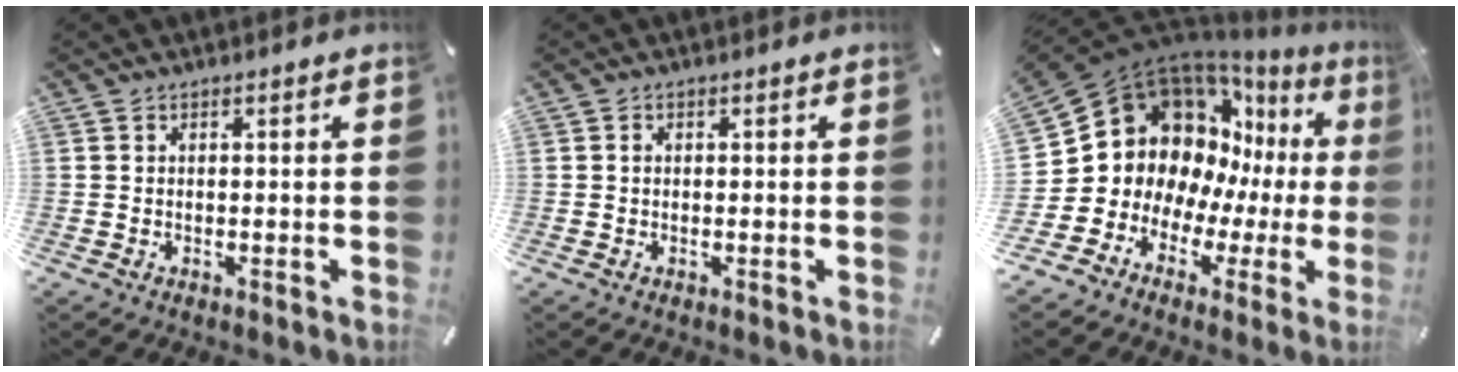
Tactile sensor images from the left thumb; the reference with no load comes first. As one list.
[{"total": 0.6, "force": [0.0, 0.5, 0.4], "torque": [-0.008, 0.001, 0.000]}, {"total": 16.0, "force": [5.3, 13.4, 7.0], "torque": [-0.143, -0.073, 0.110]}]